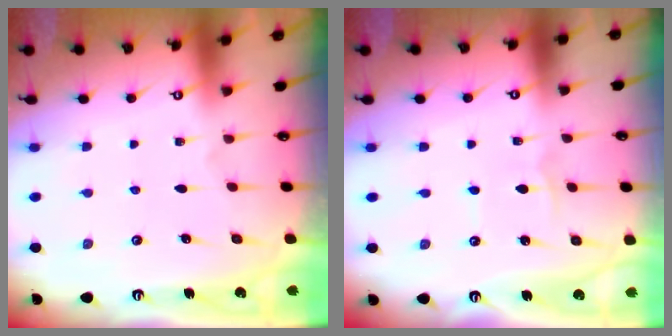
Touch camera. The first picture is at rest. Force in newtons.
{"total": 2.1, "press": 2.1, "slide": 0.2}